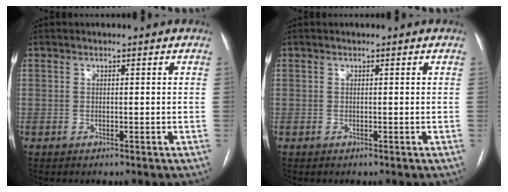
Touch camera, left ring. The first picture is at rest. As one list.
[{"total": 0.0}]